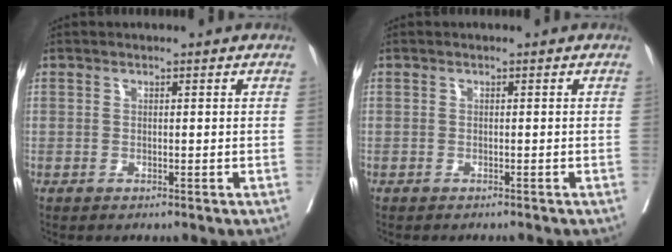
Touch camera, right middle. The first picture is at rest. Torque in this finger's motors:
{"motor_torque": [-0.06, -0.17, 0.01, 0.00]}